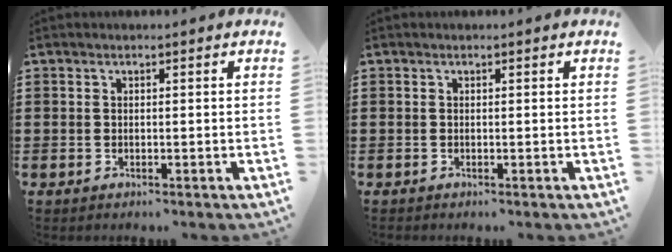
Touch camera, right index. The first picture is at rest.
{"total": 0.0}